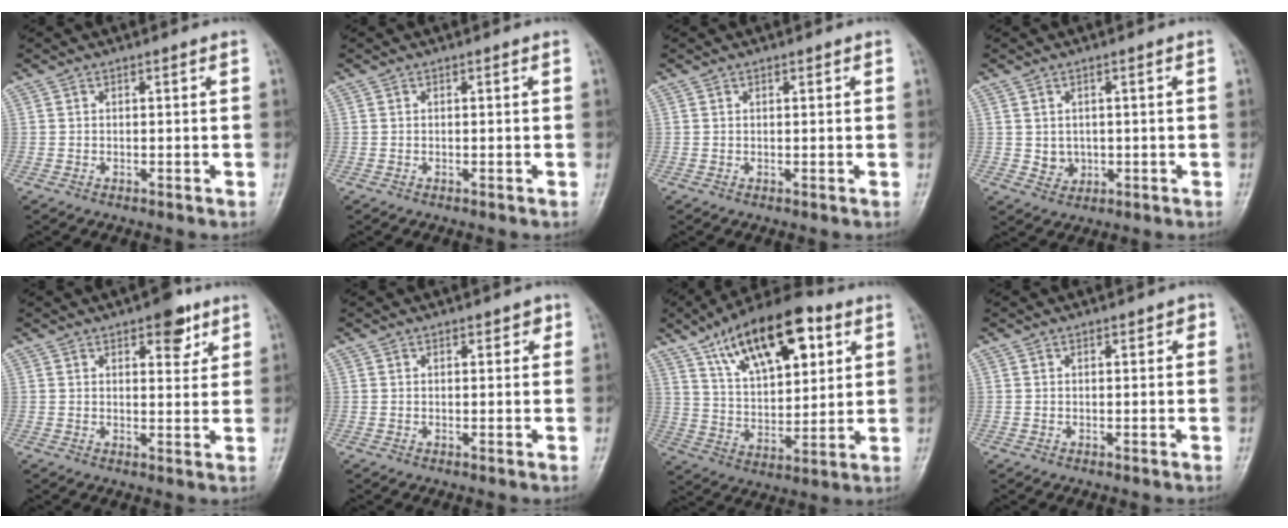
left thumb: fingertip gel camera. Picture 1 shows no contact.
{"total": 0.0}
{"total": 0.7, "force": [0.5, 0.3, 0.4], "torque": [-0.003, -0.002, 0.005]}
{"total": 2.8, "force": [0.2, 2.6, 1.2], "torque": [-0.011, -0.002, 0.012]}
{"total": 6.5, "force": [3.7, 3.1, 4.3], "torque": [-0.031, -0.016, 0.046]}
{"total": 2.0, "force": [1.2, 1.2, 1.1], "torque": [0.002, -0.002, 0.012]}
{"total": 20.3, "force": [9.8, 9.5, 15.0], "torque": [-0.205, -0.029, 0.167]}
{"total": 1.6, "force": [0.8, 0.9, 1.1], "torque": [-0.002, 0.001, 0.008]}